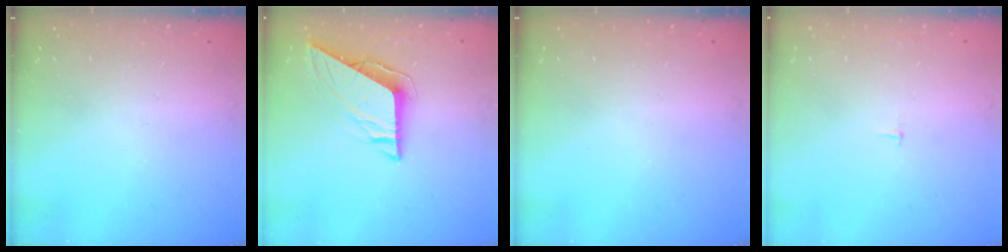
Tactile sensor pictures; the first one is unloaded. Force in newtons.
{"total": 8.1, "press": 8.1, "slide": 0.3}
{"total": 0.0}
{"total": 2.1, "press": 2.1, "slide": 0.2}